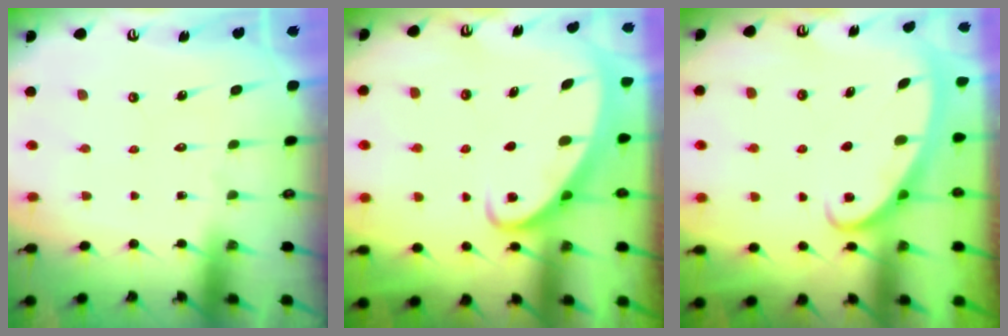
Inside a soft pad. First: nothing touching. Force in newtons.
{"total": 2.3, "press": 2.3, "slide": 0.3}
{"total": 2.7, "press": 2.6, "slide": 0.4}